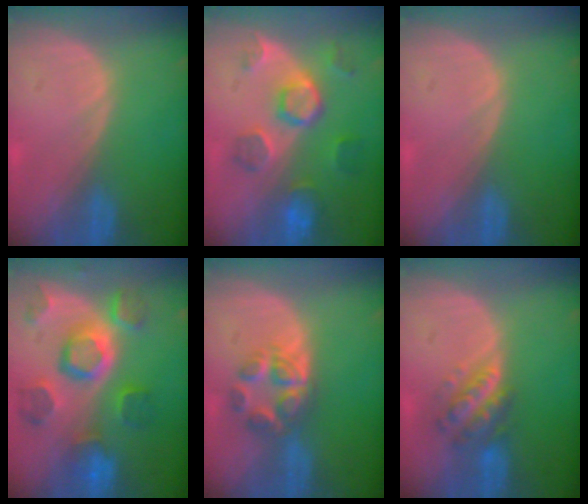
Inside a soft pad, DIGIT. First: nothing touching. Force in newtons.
{"total": 8.7, "press": 7.9, "slide": 3.7}
{"total": 0.0}
{"total": 11.4, "press": 10.0, "slide": 5.5}
{"total": 6.0, "press": 5.5, "slide": 2.2}
{"total": 5.7, "press": 5.3, "slide": 2.3}